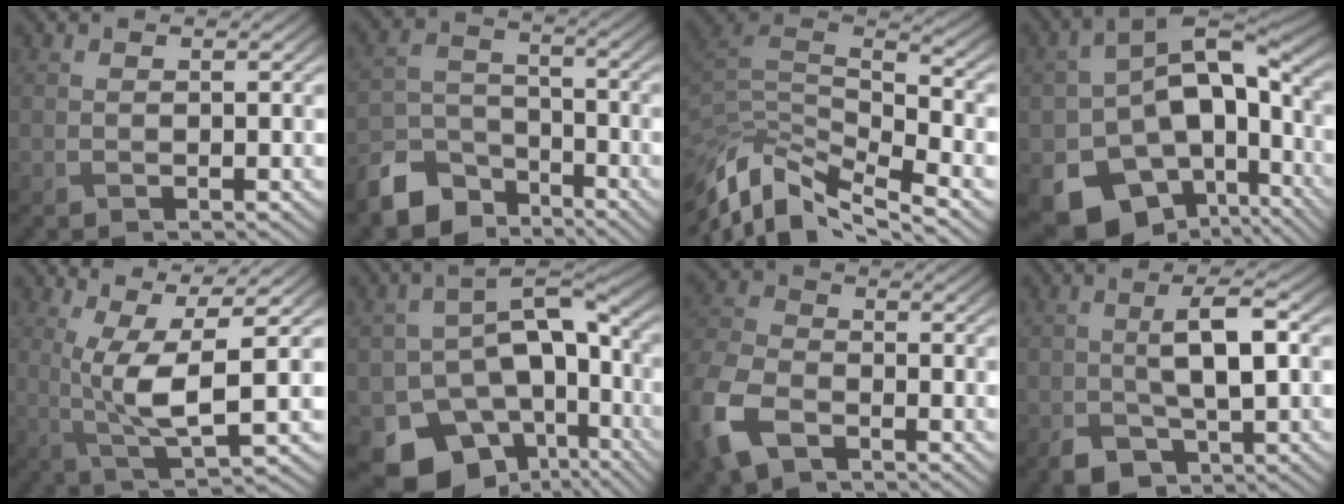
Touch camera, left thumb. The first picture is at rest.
{"total": 9.6, "force": [-6.9, 5.4, 4.0], "torque": [-0.100, -0.018, -0.133]}
{"total": 12.4, "force": [-8.4, 4.2, 8.2], "torque": [-0.220, -0.016, -0.140]}
{"total": 17.2, "force": [-4.1, 11.4, 12.2], "torque": [-0.232, -0.038, -0.043]}
{"total": 6.8, "force": [1.3, 1.1, 6.6], "torque": [-0.147, 0.003, 0.031]}
{"total": 15.1, "force": [-4.4, 10.2, 10.2], "torque": [-0.180, -0.048, -0.041]}
{"total": 10.3, "force": [-5.4, 6.5, 5.9], "torque": [-0.180, -0.036, -0.115]}
{"total": 6.6, "force": [-1.0, 3.4, 5.5], "torque": [-0.100, -0.004, -0.013]}